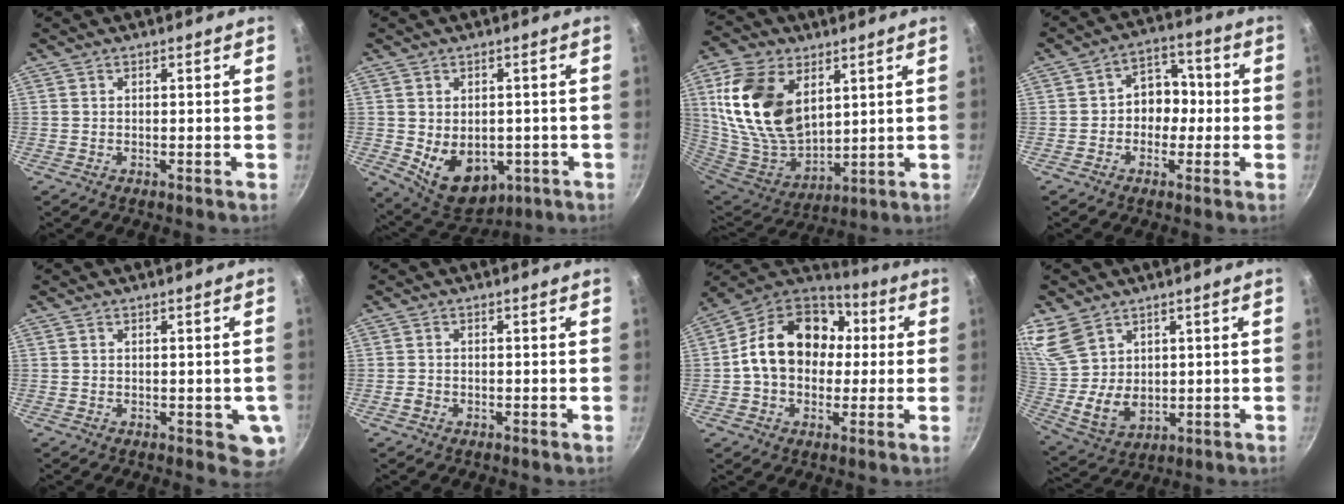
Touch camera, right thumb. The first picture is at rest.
{"total": 11.4, "force": [-2.1, 8.1, 7.7], "torque": [-0.087, -0.010, -0.005]}
{"total": 21.4, "force": [7.2, 13.6, 14.9], "torque": [-0.264, -0.039, 0.150]}
{"total": 8.2, "force": [-0.7, 6.7, 4.7], "torque": [-0.009, 0.028, -0.023]}
{"total": 4.9, "force": [-0.6, 2.4, 4.3], "torque": [-0.031, -0.002, -0.004]}
{"total": 1.1, "force": [-0.6, 0.9, 0.5], "torque": [-0.011, 0.005, -0.012]}
{"total": 19.2, "force": [1.7, 14.7, 12.3], "torque": [-0.177, 0.039, 0.016]}
{"total": 12.6, "force": [7.0, 8.6, 6.2], "torque": [-0.107, -0.036, 0.159]}